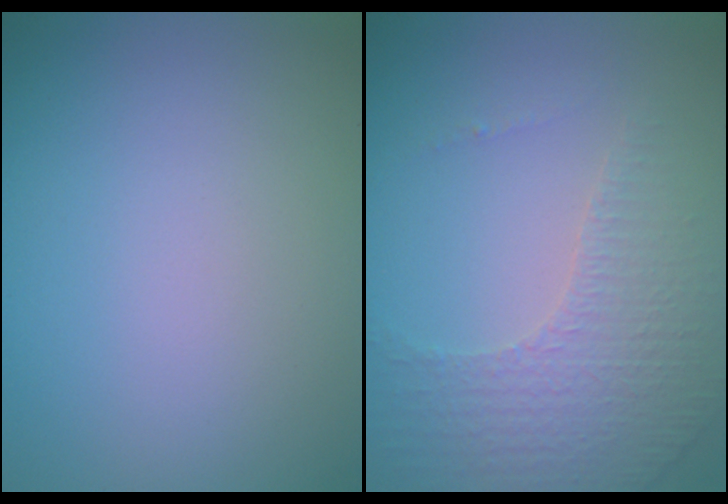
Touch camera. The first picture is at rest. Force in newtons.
{"total": 4.4, "press": 3.0, "slide": 3.3}